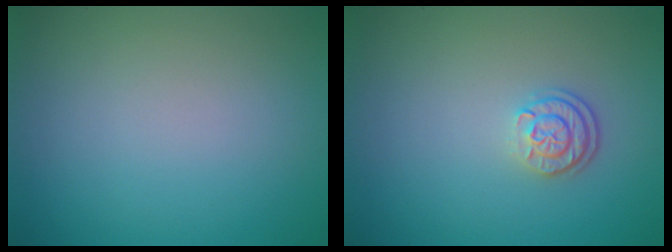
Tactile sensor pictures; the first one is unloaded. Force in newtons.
{"total": 2.4, "press": 1.9, "slide": 1.5}